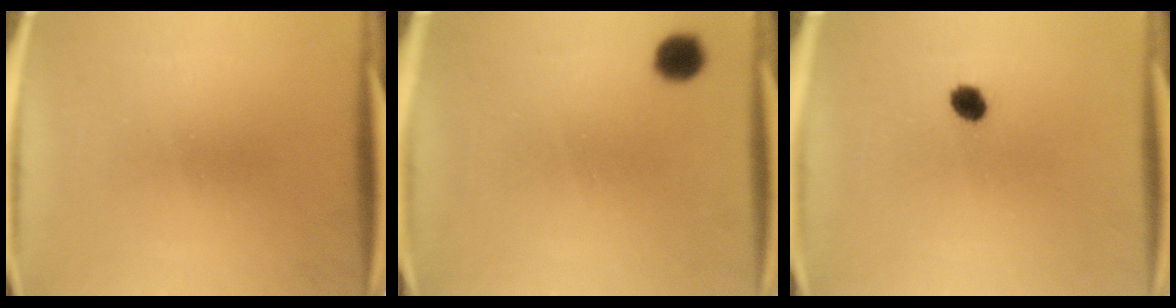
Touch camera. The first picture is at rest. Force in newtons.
{"total": 4.2}
{"total": 2.9}